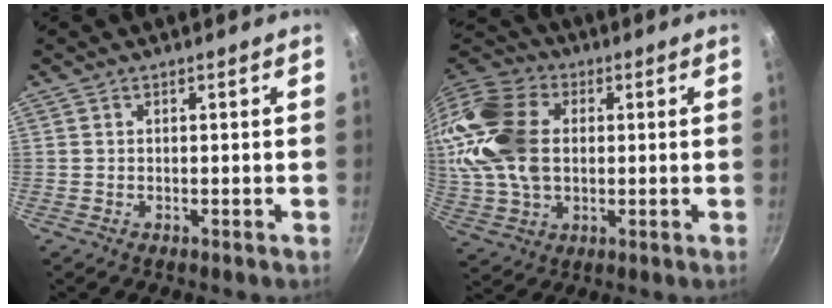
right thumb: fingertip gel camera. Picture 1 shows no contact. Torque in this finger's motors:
{"motor_torque": [1.27, 3.74, 1.64, -0.58, 0.27]}